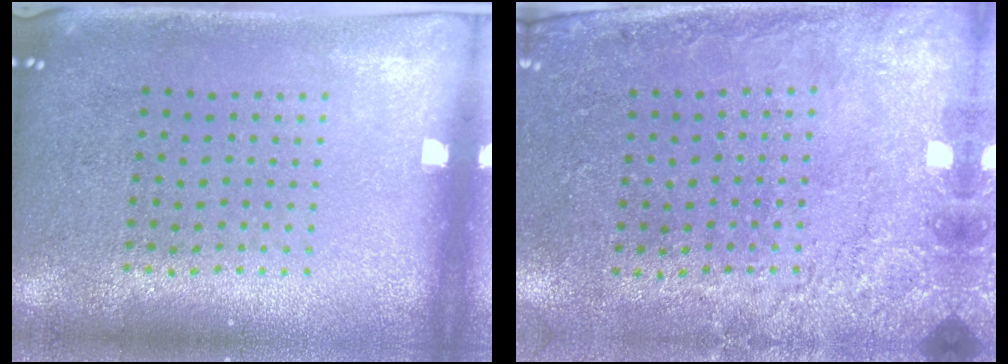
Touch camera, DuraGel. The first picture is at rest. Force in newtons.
{"total": 2.7, "press": 2.1, "slide": 1.6}